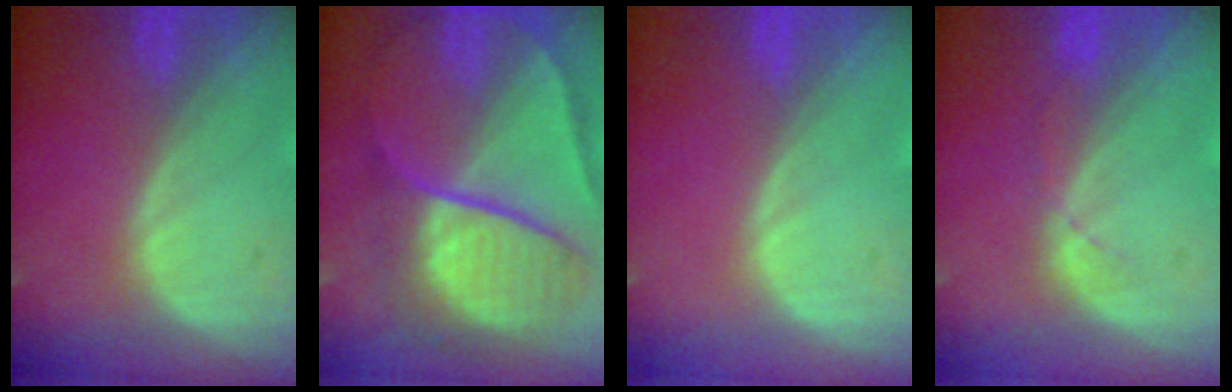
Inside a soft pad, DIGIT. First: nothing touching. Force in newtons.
{"total": 10.7, "press": 10.6, "slide": 1.0}
{"total": 0.0}
{"total": 1.4, "press": 1.3, "slide": 0.3}